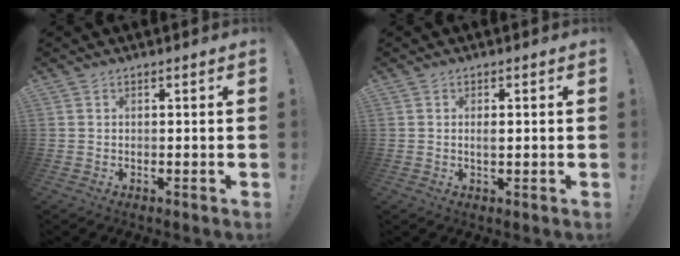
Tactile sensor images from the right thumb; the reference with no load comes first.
{"total": 1.6, "force": [0.0, 0.7, 1.5], "torque": [-0.026, 0.000, 0.000]}